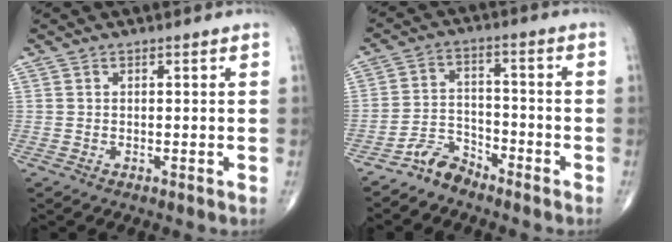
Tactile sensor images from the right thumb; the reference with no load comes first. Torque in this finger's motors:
{"motor_torque": [0.94, -0.06, 0.22, -0.80, -0.01]}